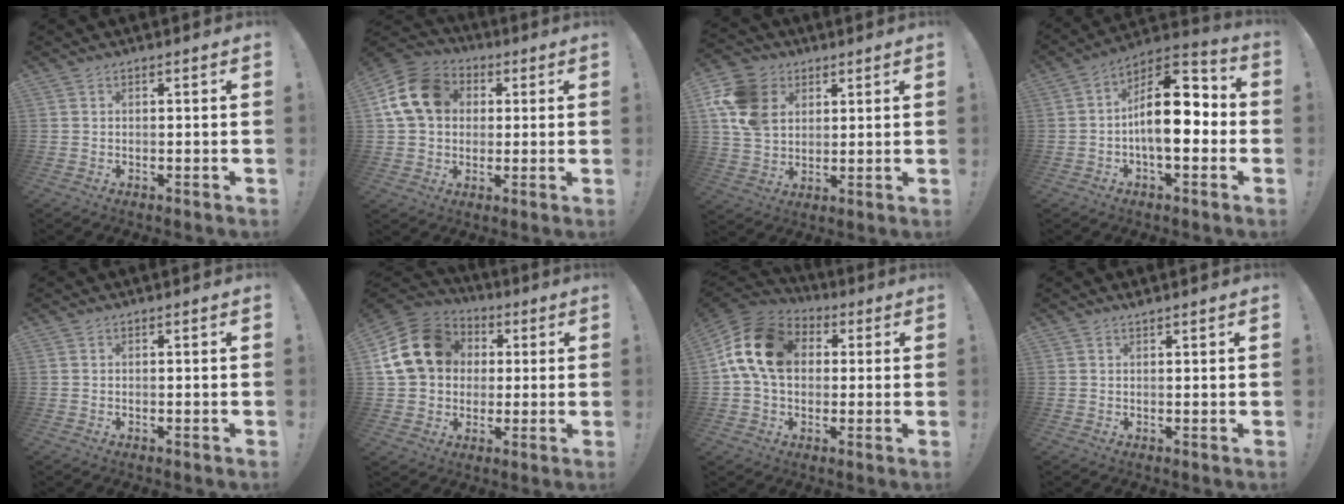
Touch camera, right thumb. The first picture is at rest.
{"total": 15.5, "force": [3.8, 12.1, 8.8], "torque": [-0.146, 0.005, 0.079]}
{"total": 14.6, "force": [4.9, 11.5, 7.5], "torque": [-0.145, -0.015, 0.100]}
{"total": 17.1, "force": [-0.8, 8.9, 14.6], "torque": [-0.219, 0.010, -0.012]}
{"total": 0.0}
{"total": 18.3, "force": [4.0, 14.8, 10.0], "torque": [-0.171, 0.002, 0.087]}
{"total": 16.8, "force": [3.1, 12.3, 11.1], "torque": [-0.193, 0.012, 0.062]}
{"total": 0.8, "force": [0.7, -0.2, 0.2], "torque": [-0.002, -0.002, 0.013]}